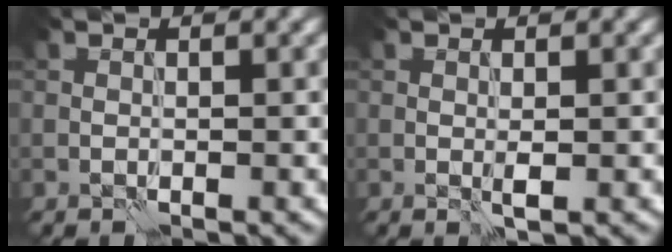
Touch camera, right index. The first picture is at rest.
{"total": 1.0, "force": [-0.1, 0.2, 1.0], "torque": [-0.019, -0.003, -0.002]}